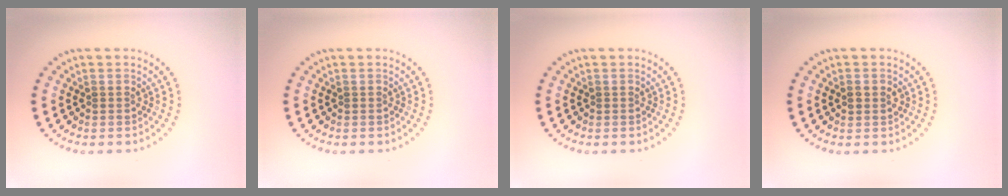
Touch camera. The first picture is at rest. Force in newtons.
{"total": 0.0}
{"total": 0.0}
{"total": 1.5, "press": 1.5, "slide": 0.1}